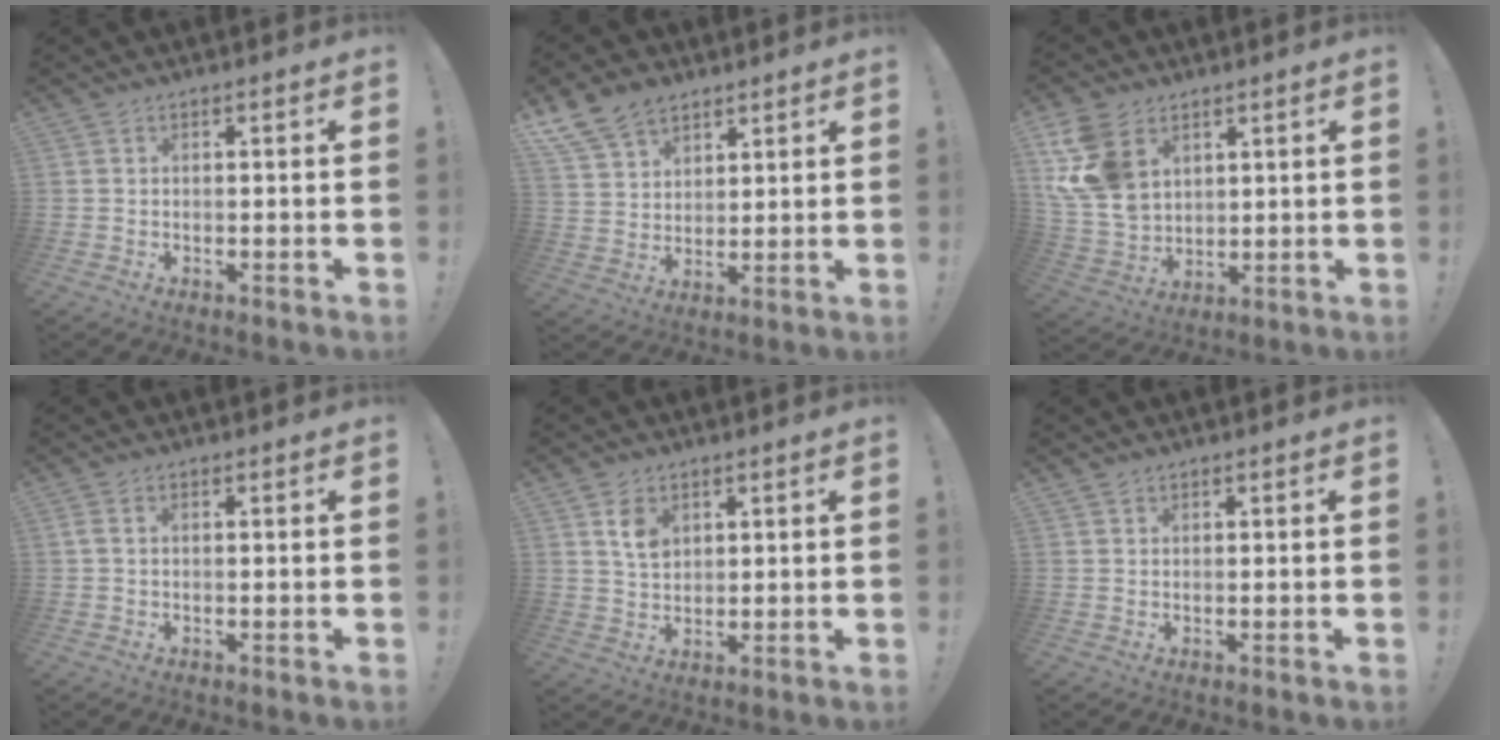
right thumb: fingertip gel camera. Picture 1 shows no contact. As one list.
[{"total": 11.5, "force": [8.1, 7.2, 3.8], "torque": [-0.076, -0.045, 0.162]}, {"total": 15.3, "force": [6.8, 10.6, 8.7], "torque": [-0.182, -0.029, 0.134]}, {"total": 1.5, "force": [0.4, 0.8, 1.2], "torque": [-0.019, 0.001, 0.006]}, {"total": 6.1, "force": [2.8, 4.2, 3.3], "torque": [-0.045, -0.011, 0.051]}, {"total": 0.9, "force": [0.8, 0.4, 0.1], "torque": [0.002, -0.003, 0.015]}]